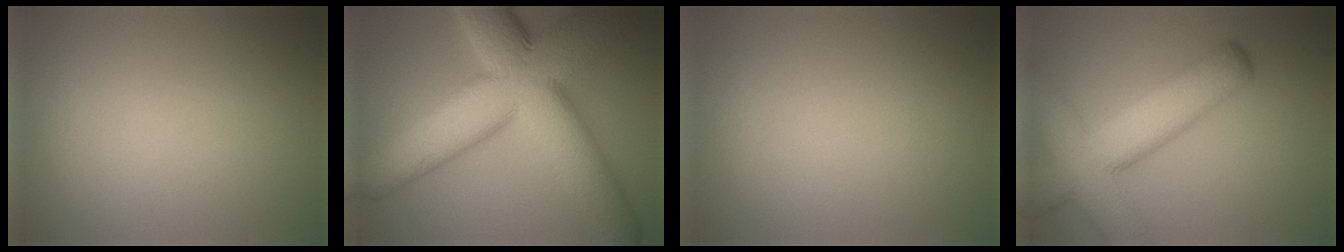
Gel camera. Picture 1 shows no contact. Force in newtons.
{"total": 15.8, "press": 15.8, "slide": 0.1}
{"total": 0.0}
{"total": 9.4, "press": 9.4, "slide": 0.4}